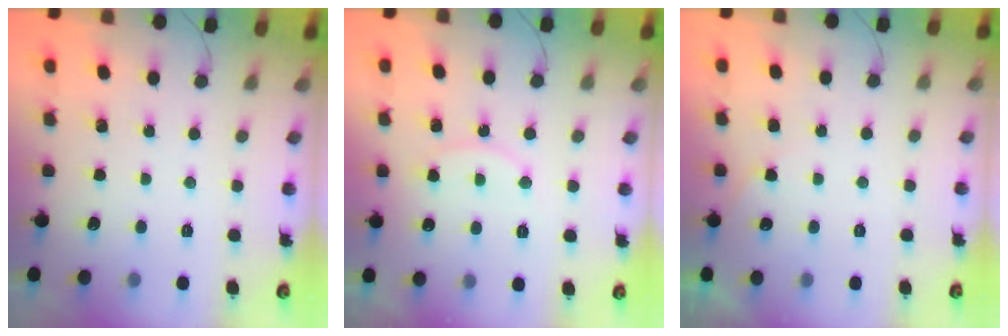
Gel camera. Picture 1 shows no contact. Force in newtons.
{"total": 7.8, "press": 7.8, "slide": 0.6}
{"total": 4.4, "press": 4.4, "slide": 0.1}